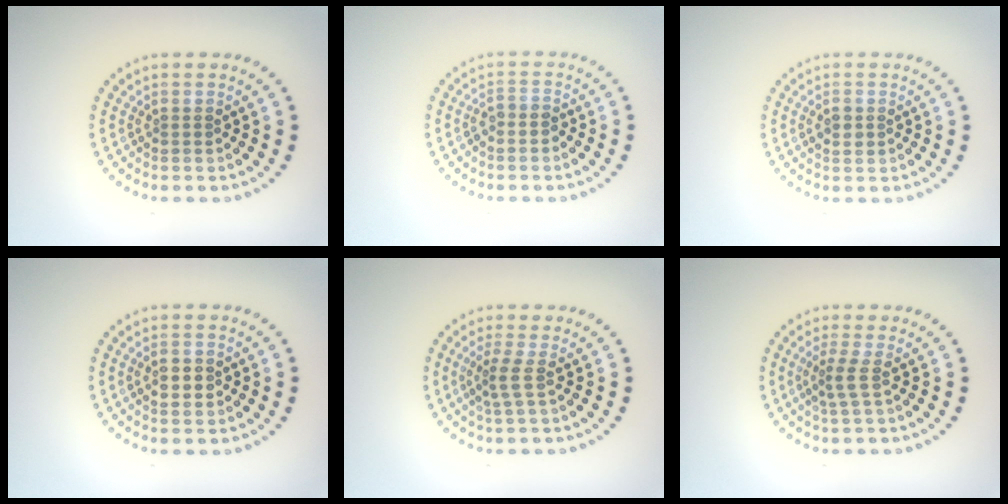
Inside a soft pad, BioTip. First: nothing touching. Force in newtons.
{"total": 1.5, "press": 1.3, "slide": 0.7}
{"total": 1.4, "press": 1.4, "slide": 0.0}
{"total": 2.3, "press": 2.2, "slide": 0.1}
{"total": 2.0, "press": 1.4, "slide": 1.4}
{"total": 1.8, "press": 1.1, "slide": 1.4}